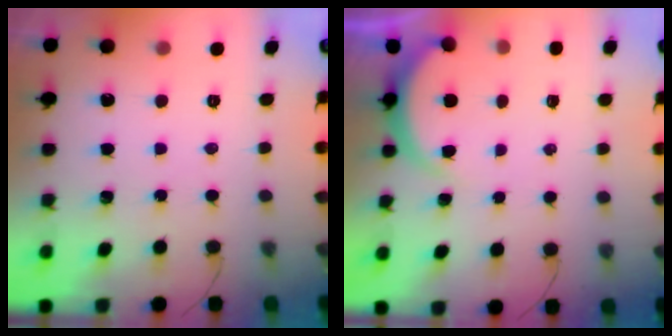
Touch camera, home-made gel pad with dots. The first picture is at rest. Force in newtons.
{"total": 2.5, "press": 2.5, "slide": 0.5}